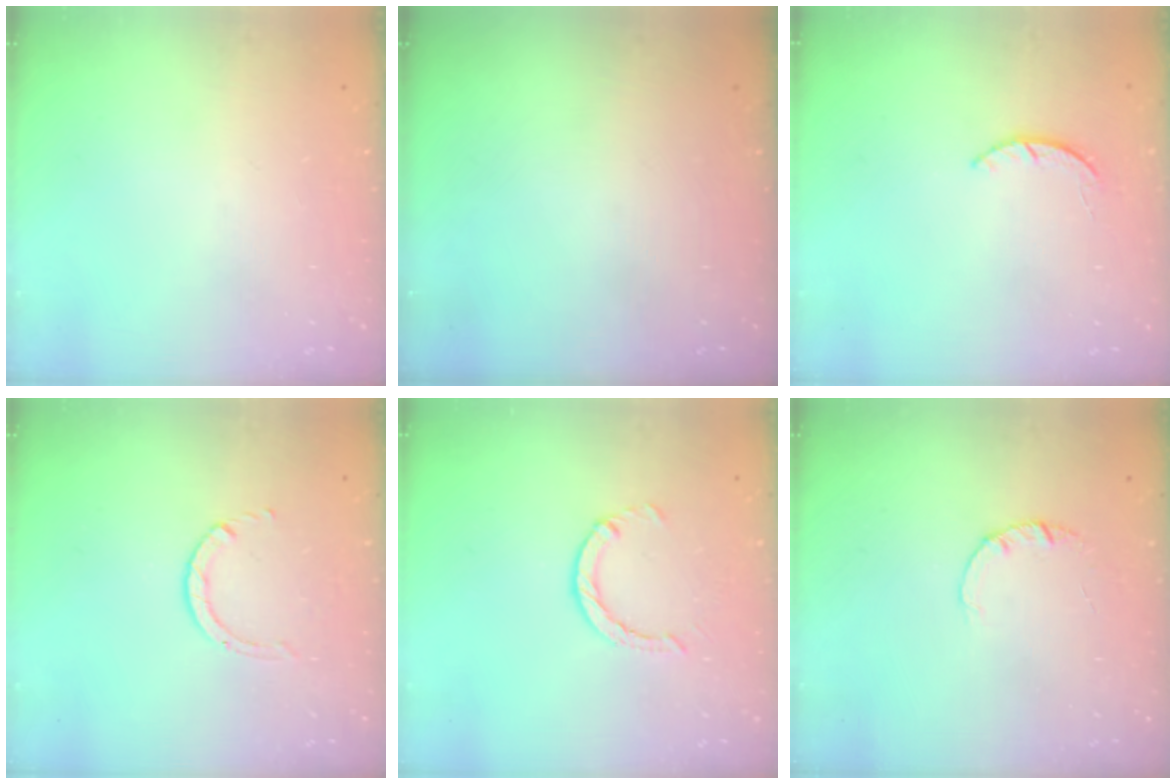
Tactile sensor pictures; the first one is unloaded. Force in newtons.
{"total": 0.0}
{"total": 1.9, "press": 1.9, "slide": 0.3}
{"total": 1.4, "press": 1.4, "slide": 0.1}
{"total": 2.5, "press": 2.4, "slide": 0.4}
{"total": 1.4, "press": 1.4, "slide": 0.2}